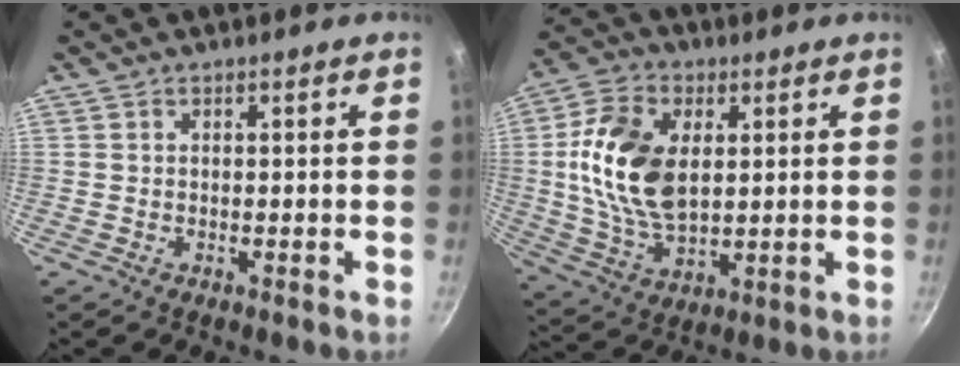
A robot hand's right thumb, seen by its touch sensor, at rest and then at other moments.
{"total": 16.7, "force": [2.6, 10.4, 12.9], "torque": [-0.229, -0.007, 0.052]}